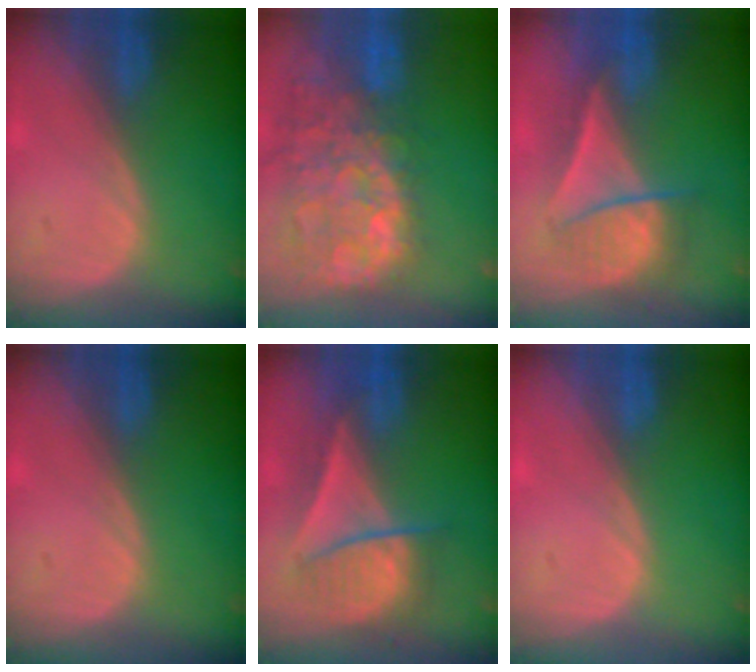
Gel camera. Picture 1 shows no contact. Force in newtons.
{"total": 14.9, "press": 12.0, "slide": 8.8}
{"total": 6.8, "press": 6.8, "slide": 0.4}
{"total": 0.0}
{"total": 7.4, "press": 7.2, "slide": 1.6}
{"total": 0.0}